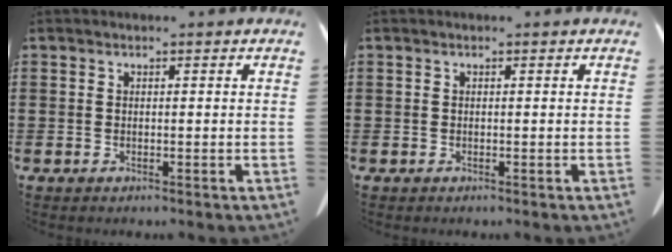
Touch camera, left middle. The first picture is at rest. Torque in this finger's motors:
{"motor_torque": [0.00, 0.00, 0.01, 0.00]}